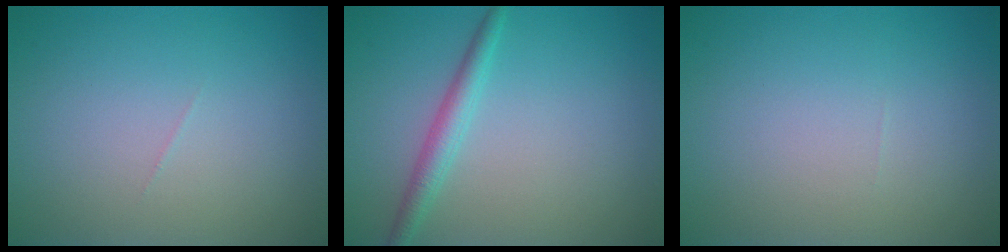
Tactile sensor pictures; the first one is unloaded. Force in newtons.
{"total": 2.2, "press": 2.2, "slide": 0.0}
{"total": 0.0}